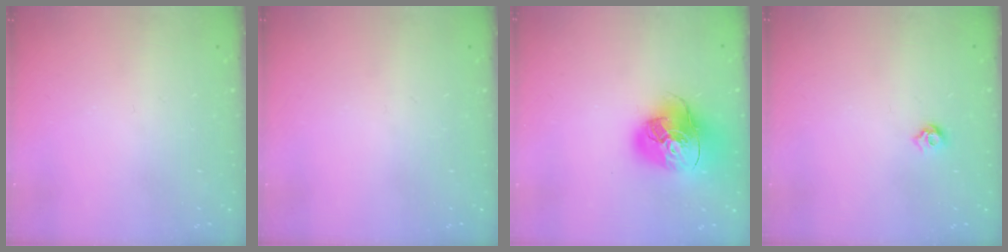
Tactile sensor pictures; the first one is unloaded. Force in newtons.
{"total": 0.0}
{"total": 18.0, "press": 17.8, "slide": 2.8}
{"total": 5.0, "press": 4.9, "slide": 0.8}